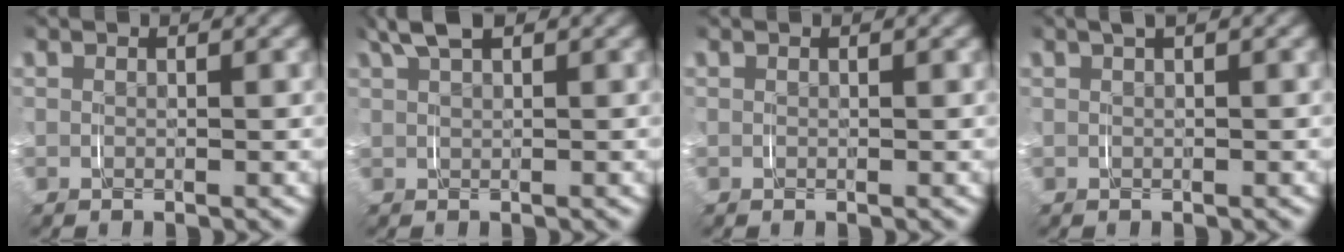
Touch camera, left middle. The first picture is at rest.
{"total": 3.0, "force": [2.2, 0.8, 1.8], "torque": [-0.041, 0.009, 0.040]}
{"total": 0.0}
{"total": 1.1, "force": [0.7, 0.1, 0.9], "torque": [-0.012, 0.012, 0.008]}